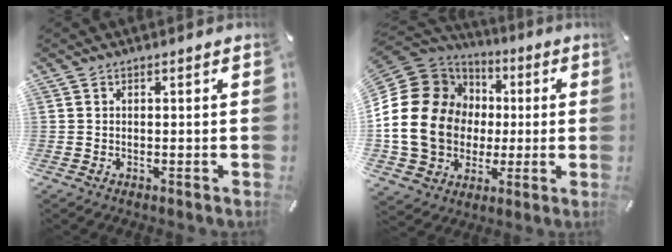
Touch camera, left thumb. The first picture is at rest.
{"total": 23.1, "force": [0.4, 19.7, 12.0], "torque": [-0.254, -0.004, 0.028]}